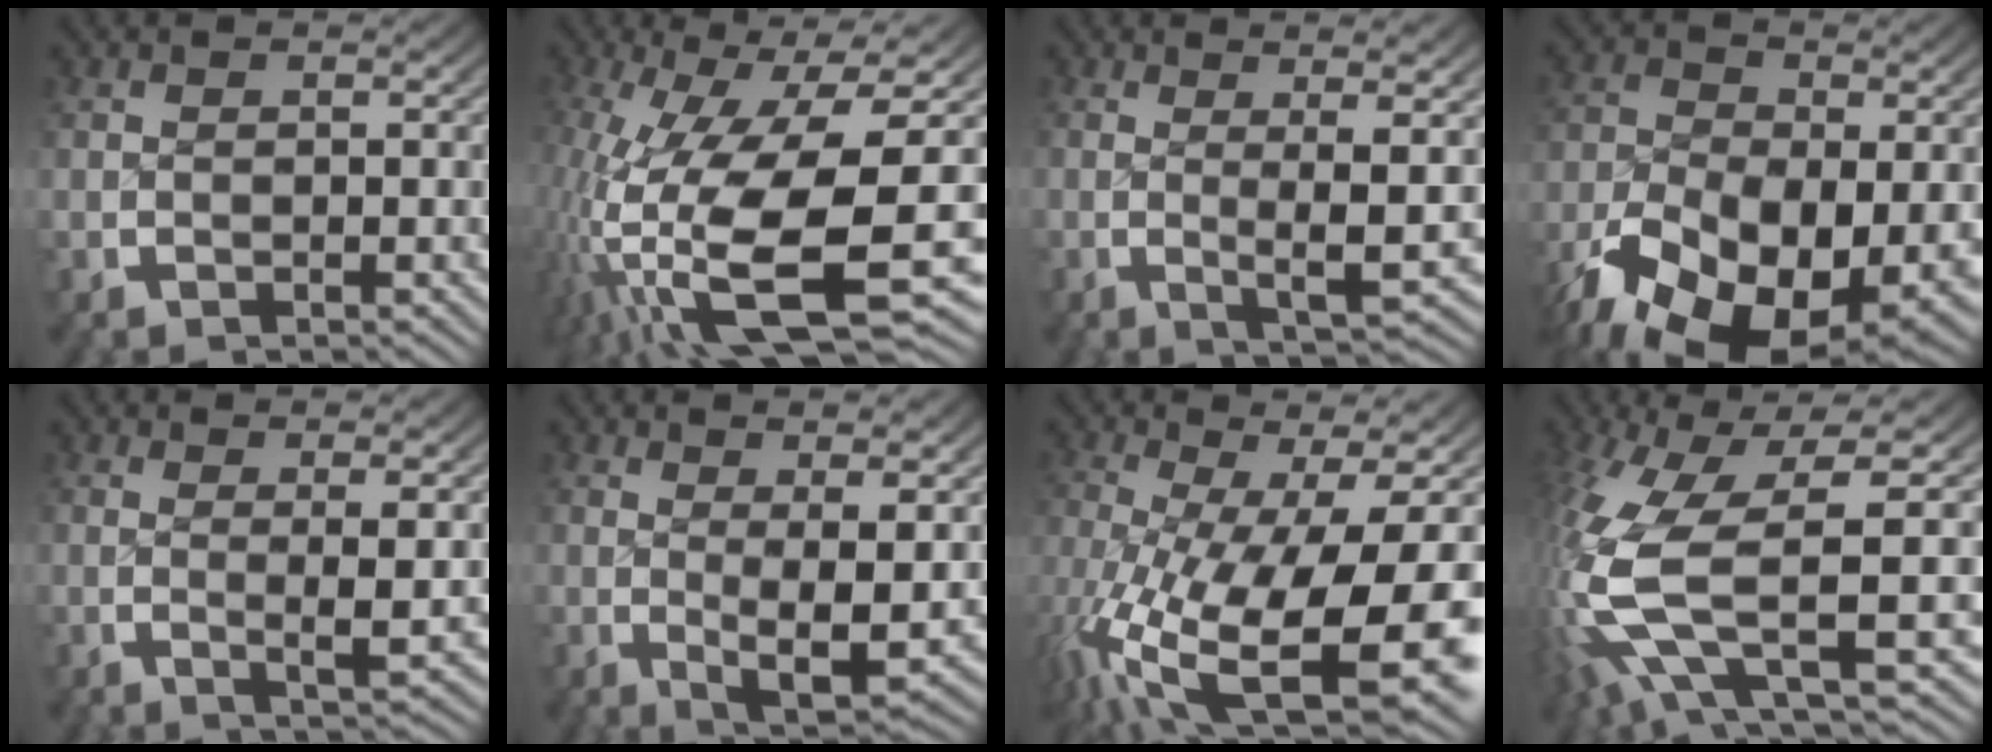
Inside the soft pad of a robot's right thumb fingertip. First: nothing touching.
{"total": 17.3, "force": [-2.0, 9.7, 14.1], "torque": [-0.292, -0.069, 0.016]}
{"total": 5.9, "force": [0.5, 0.9, 5.8], "torque": [-0.103, -0.003, 0.008]}
{"total": 13.7, "force": [-5.0, 8.7, 9.3], "torque": [-0.191, -0.072, -0.048]}
{"total": 3.0, "force": [0.5, 0.1, 2.9], "torque": [-0.056, -0.008, 0.006]}
{"total": 5.5, "force": [0.1, 2.1, 5.1], "torque": [-0.093, -0.022, 0.007]}
{"total": 16.0, "force": [-3.8, 9.3, 12.4], "torque": [-0.264, -0.081, -0.007]}
{"total": 14.7, "force": [-1.0, 8.4, 12.0], "torque": [-0.281, -0.046, 0.008]}